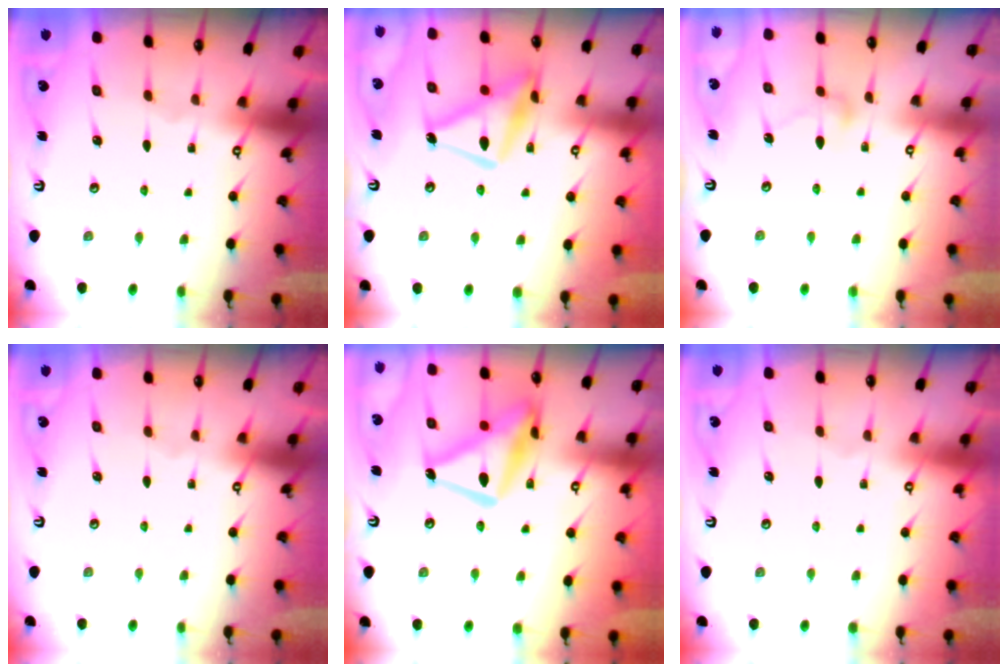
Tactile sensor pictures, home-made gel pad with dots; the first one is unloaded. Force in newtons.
{"total": 14.8, "press": 14.8, "slide": 1.0}
{"total": 7.8, "press": 7.8, "slide": 0.4}
{"total": 0.0}
{"total": 17.0, "press": 17.0, "slide": 1.4}
{"total": 4.0, "press": 4.0, "slide": 0.1}